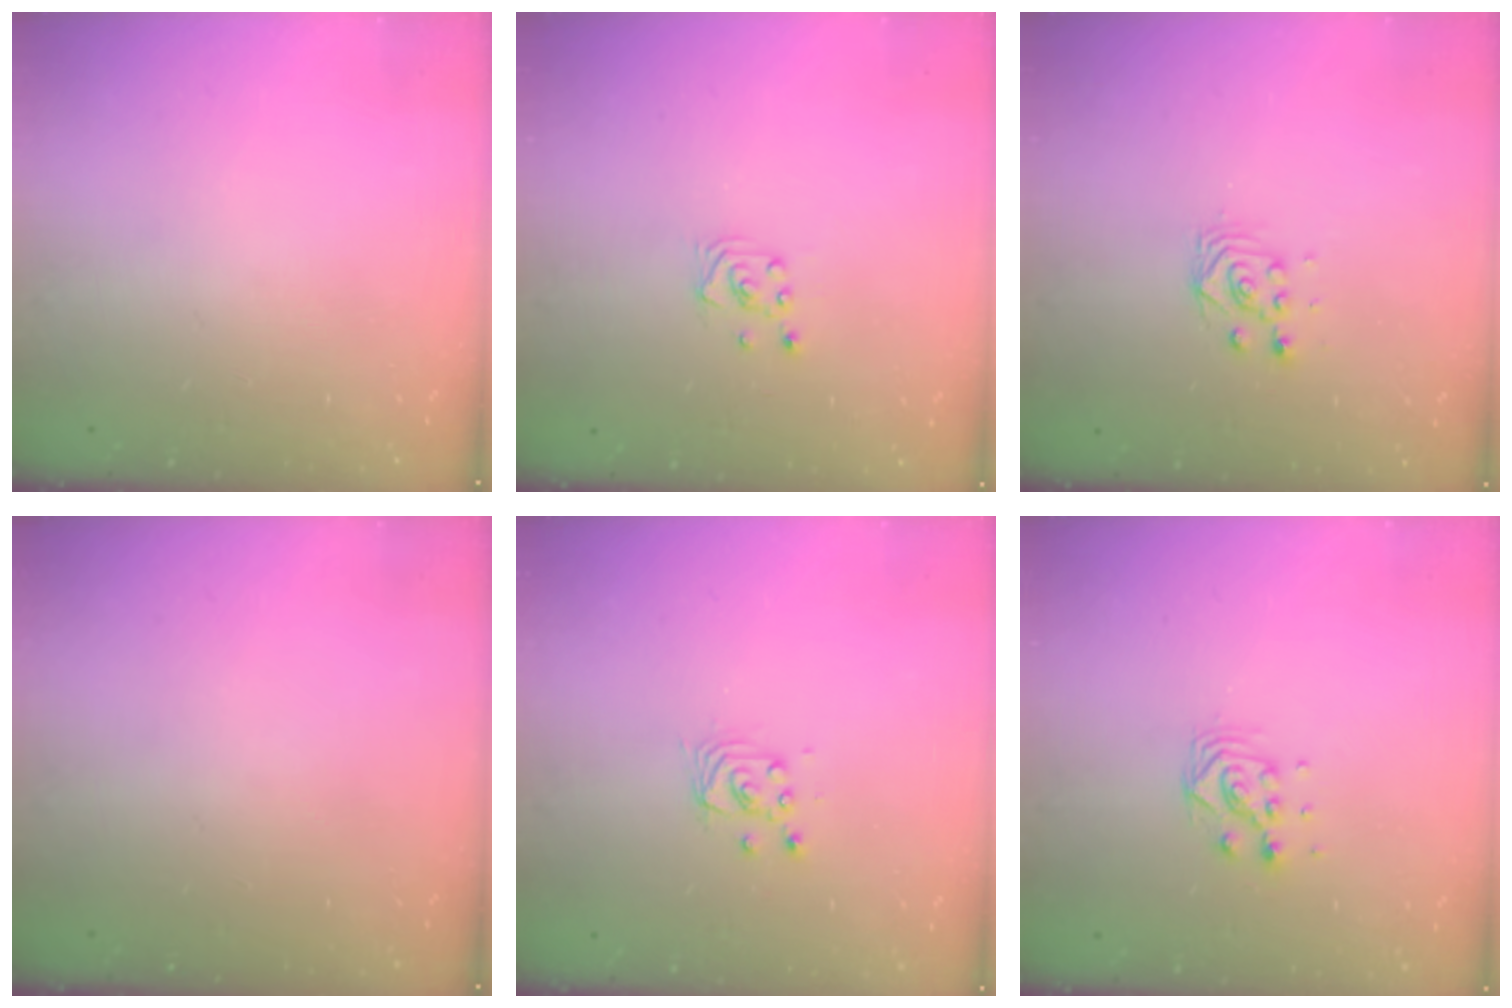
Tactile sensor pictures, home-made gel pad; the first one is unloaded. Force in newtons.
{"total": 2.0, "press": 2.0, "slide": 0.1}
{"total": 2.8, "press": 2.5, "slide": 1.3}
{"total": 0.0}
{"total": 2.7, "press": 2.7, "slide": 0.2}
{"total": 6.8, "press": 6.8, "slide": 0.4}